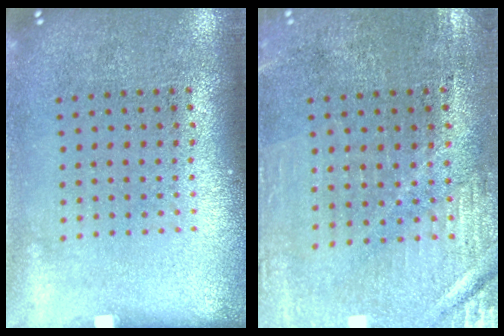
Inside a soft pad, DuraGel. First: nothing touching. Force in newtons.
{"total": 0.7, "press": 0.6, "slide": 0.2}